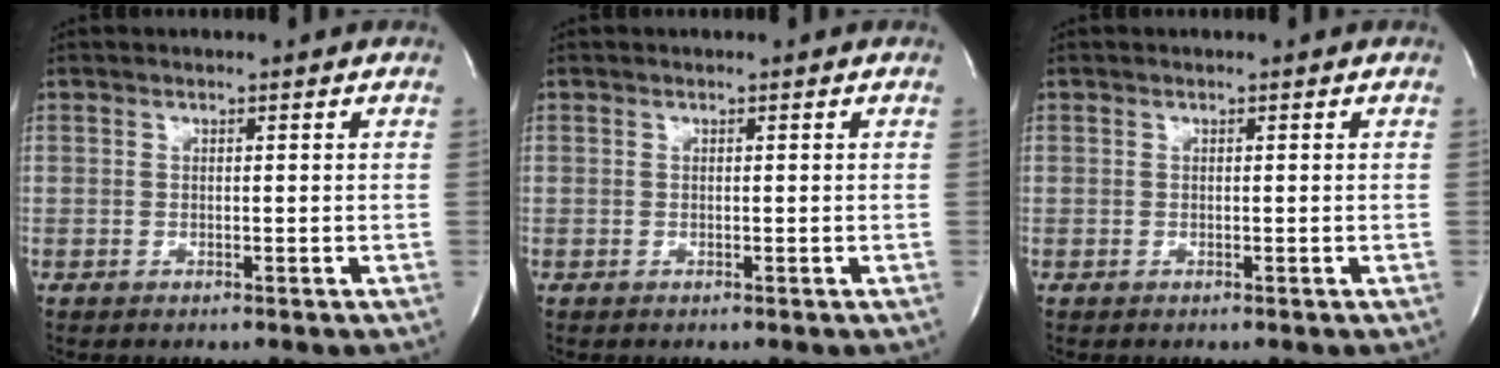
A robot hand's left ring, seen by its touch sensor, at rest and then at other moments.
{"total": 0.0}
{"total": 0.0}